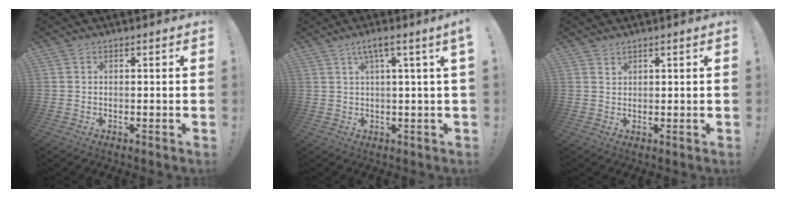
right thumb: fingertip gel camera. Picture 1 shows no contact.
{"total": 5.3, "force": [1.8, -0.6, 4.9], "torque": [-0.086, -0.002, 0.025]}
{"total": 1.4, "force": [1.3, 0.4, 0.3], "torque": [-0.003, -0.006, 0.023]}